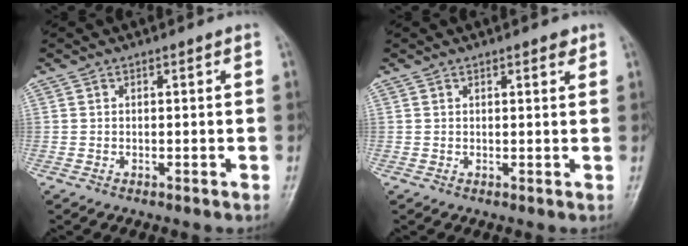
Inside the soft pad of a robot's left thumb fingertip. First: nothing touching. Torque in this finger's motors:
{"motor_torque": [-0.06, 0.02, -0.19, 0.10, 0.02]}